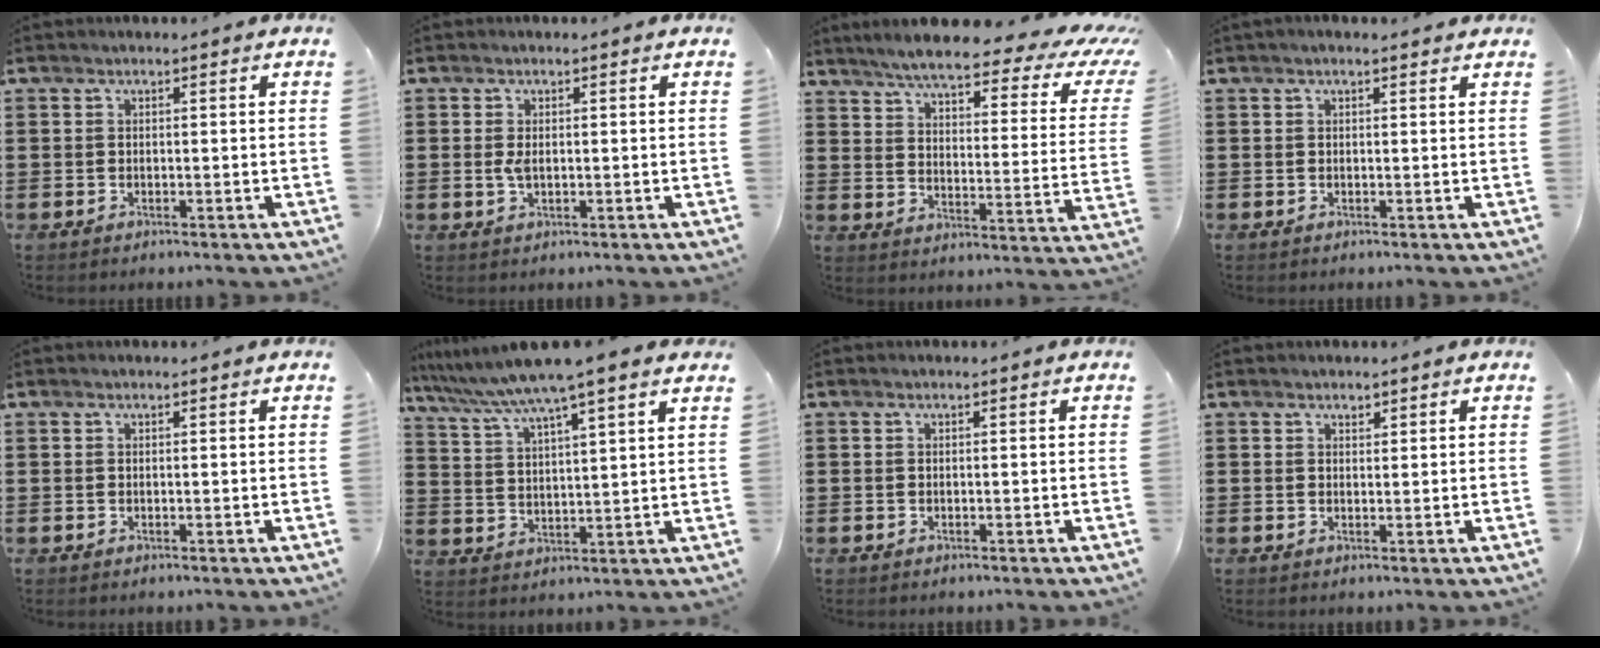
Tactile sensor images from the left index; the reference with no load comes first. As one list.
[{"total": 1.9, "force": [0.0, 1.0, 1.7], "torque": [-0.042, 0.000, -0.004]}, {"total": 6.5, "force": [5.1, 0.7, 4.0], "torque": [-0.093, -0.033, 0.082]}, {"total": 0.8, "force": [0.5, 0.4, 0.6], "torque": [-0.012, 0.005, 0.008]}, {"total": 0.0}, {"total": 7.1, "force": [5.9, -0.7, 4.0], "torque": [-0.097, -0.033, 0.097]}, {"total": 0.0}, {"total": 1.1, "force": [0.9, 0.4, 0.3], "torque": [-0.006, 0.002, 0.018]}]